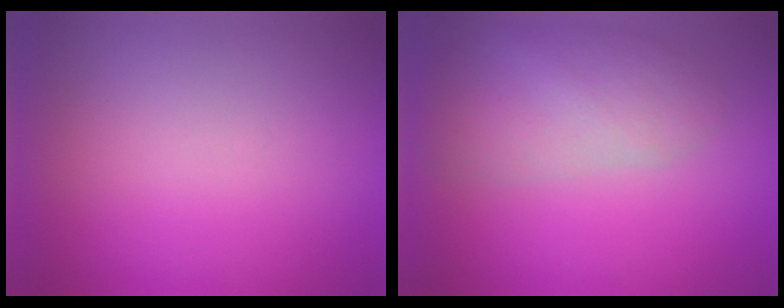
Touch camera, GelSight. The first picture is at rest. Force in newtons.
{"total": 5.7}